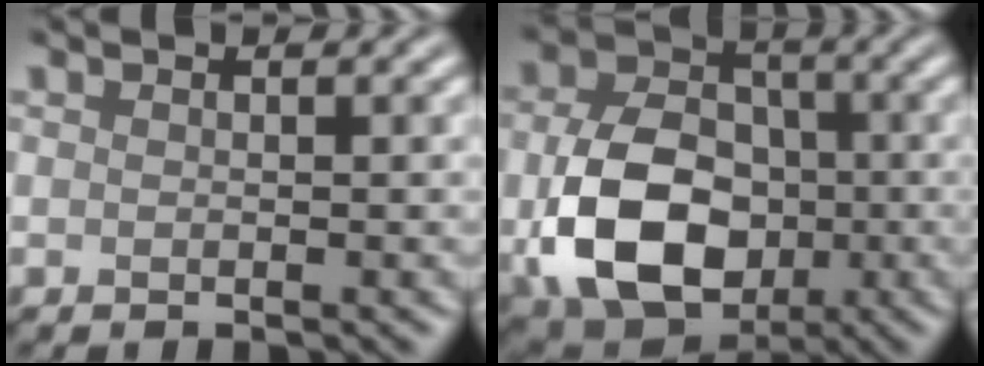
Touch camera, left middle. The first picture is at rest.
{"total": 10.6, "force": [-2.1, 7.7, 6.9], "torque": [-0.144, -0.011, -0.036]}